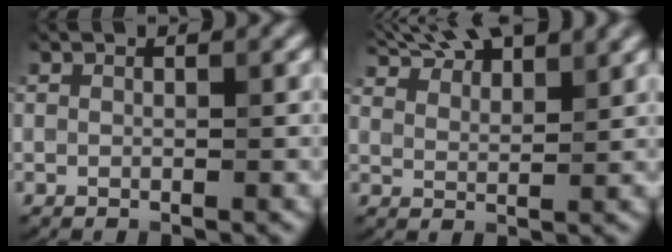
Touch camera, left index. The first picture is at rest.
{"total": 8.2, "force": [7.0, 2.1, 3.8], "torque": [-0.057, 0.021, 0.092]}